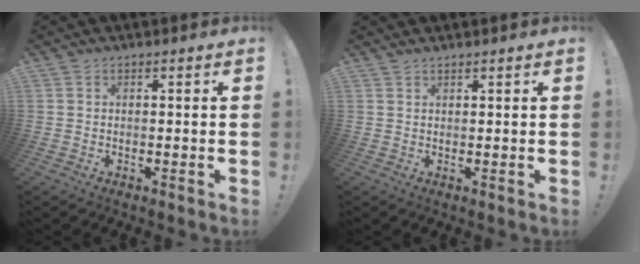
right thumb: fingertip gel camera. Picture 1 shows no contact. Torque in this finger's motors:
{"motor_torque": [0.05, 0.05, 0.38, 0.38, 0.06]}